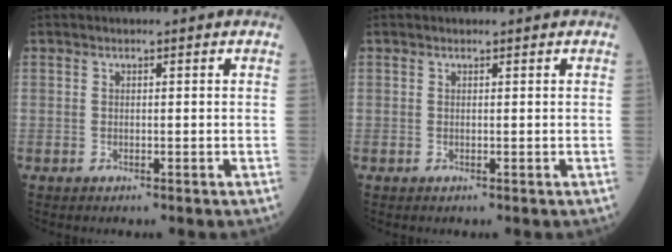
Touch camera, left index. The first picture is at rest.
{"total": 0.0}